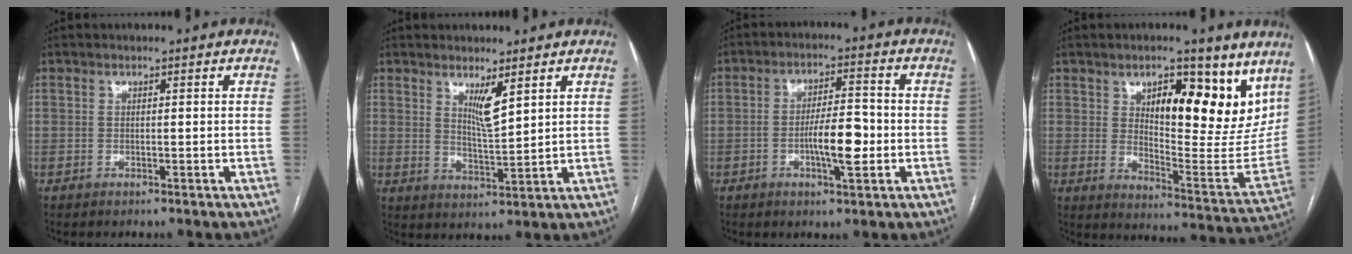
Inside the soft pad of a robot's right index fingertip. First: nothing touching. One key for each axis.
{"total": 4.3, "fx": 2.6, "fy": 0.4, "fz": 3.5, "tx": -0.065, "ty": -0.016, "tz": 0.051}
{"total": 7.3, "fx": -1.7, "fy": 1.7, "fz": 6.9, "tx": -0.118, "ty": 0.006, "tz": -0.028}
{"total": 17.8, "fx": 10.8, "fy": 6.6, "fz": 12.5, "tx": -0.152, "ty": -0.016, "tz": 0.156}